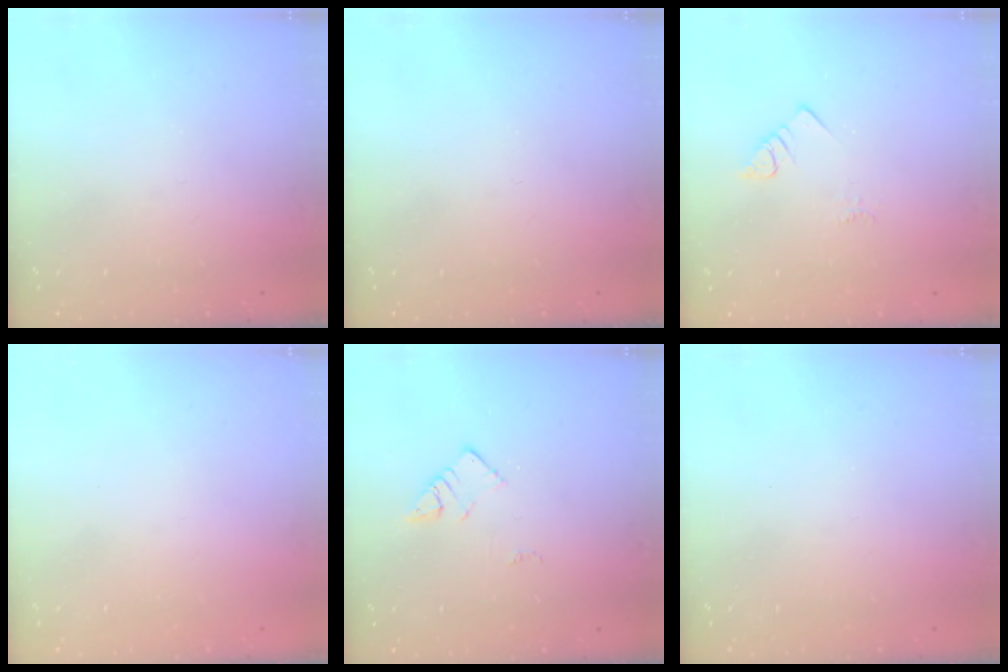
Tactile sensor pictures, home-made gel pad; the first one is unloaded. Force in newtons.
{"total": 0.0}
{"total": 2.0, "press": 2.0, "slide": 0.4}
{"total": 1.5, "press": 1.5, "slide": 0.1}
{"total": 3.3, "press": 3.3, "slide": 0.2}
{"total": 0.0}